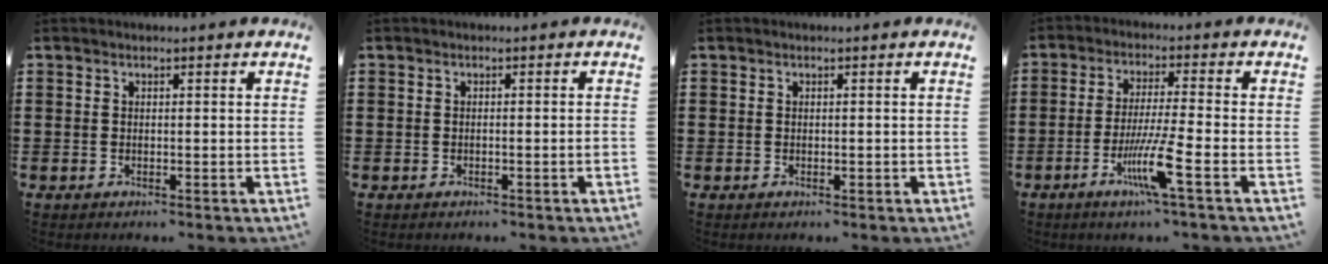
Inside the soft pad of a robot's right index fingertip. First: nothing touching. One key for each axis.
{"total": 0.7, "fx": -0.5, "fy": -0.1, "fz": 0.6, "tx": -0.010, "ty": -0.003, "tz": -0.008}
{"total": 0.0}
{"total": 8.0, "fx": -3.7, "fy": 0.0, "fz": 7.1, "tx": -0.142, "ty": -0.016, "tz": -0.072}